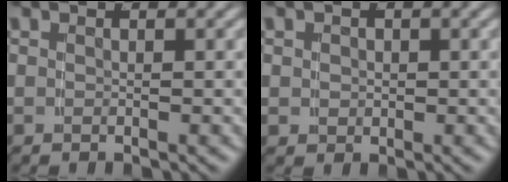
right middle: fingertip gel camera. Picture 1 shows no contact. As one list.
[{"total": 1.9, "force": [0.3, 1.7, 0.7], "torque": [-0.017, -0.010, 0.012]}]